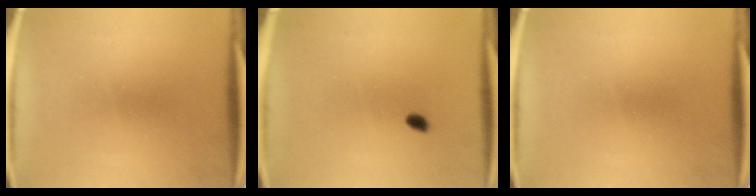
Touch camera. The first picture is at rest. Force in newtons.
{"total": 1.3}
{"total": 0.0}